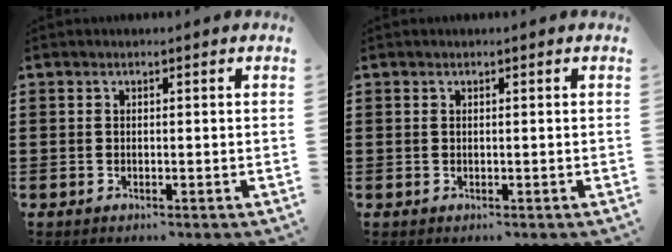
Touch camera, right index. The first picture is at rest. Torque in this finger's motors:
{"motor_torque": [-0.35, 0.40, 0.00, -0.01]}